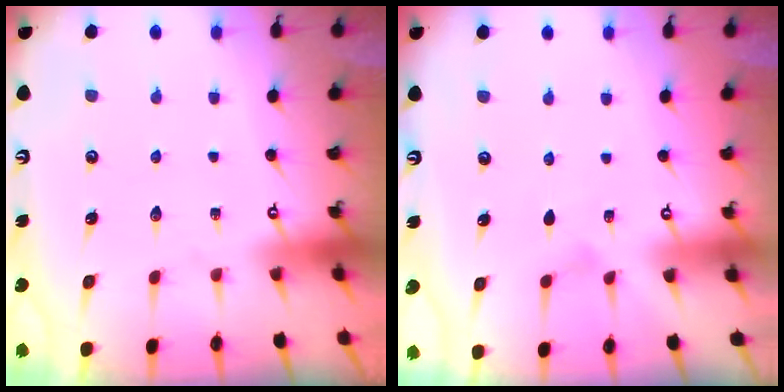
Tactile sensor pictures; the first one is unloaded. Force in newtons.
{"total": 0.0}